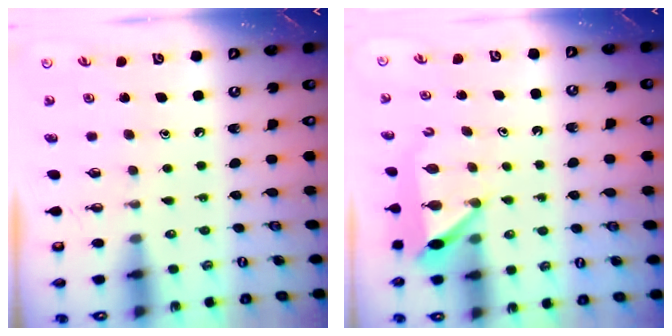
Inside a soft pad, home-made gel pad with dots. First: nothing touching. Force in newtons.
{"total": 5.9, "press": 5.8, "slide": 0.5}